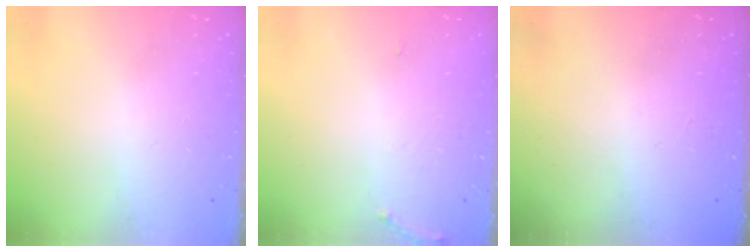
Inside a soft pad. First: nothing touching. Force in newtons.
{"total": 5.2, "press": 4.9, "slide": 1.8}
{"total": 0.9, "press": 0.0, "slide": 0.9}